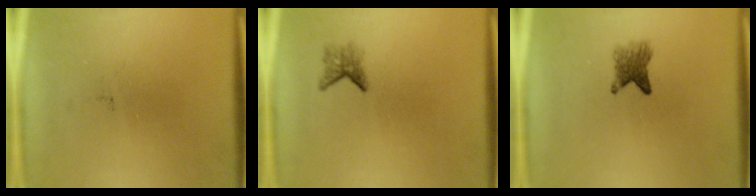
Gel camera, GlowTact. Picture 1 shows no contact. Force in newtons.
{"total": 1.6}
{"total": 3.1}